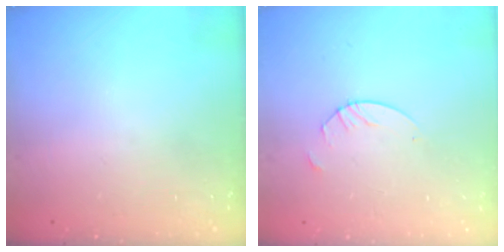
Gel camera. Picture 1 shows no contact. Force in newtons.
{"total": 2.7, "press": 2.7, "slide": 0.2}